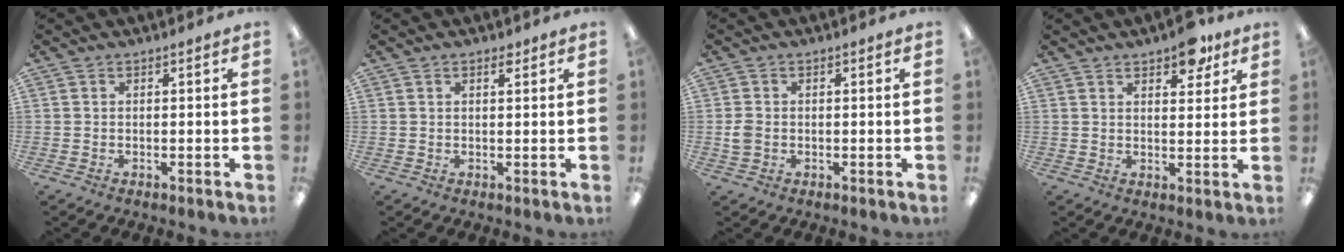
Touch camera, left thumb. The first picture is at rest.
{"total": 1.5, "force": [1.1, 0.5, 0.9], "torque": [-0.012, -0.002, 0.018]}
{"total": 2.6, "force": [-0.3, 2.0, 1.6], "torque": [-0.028, 0.006, -0.005]}
{"total": 7.3, "force": [5.0, 3.3, 4.1], "torque": [-0.034, -0.027, 0.081]}